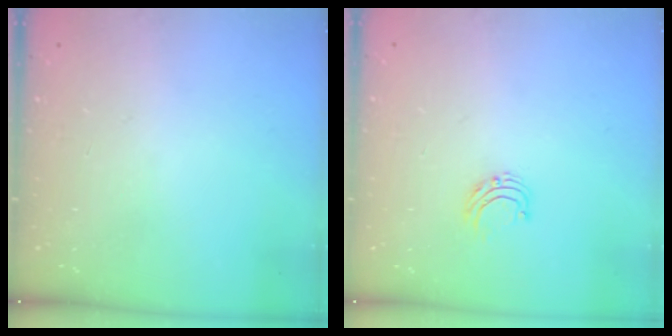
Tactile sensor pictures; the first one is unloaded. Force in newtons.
{"total": 4.6, "press": 4.6, "slide": 0.5}